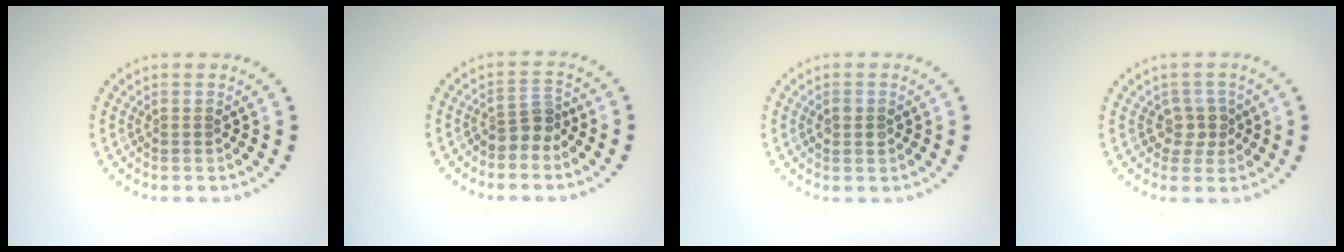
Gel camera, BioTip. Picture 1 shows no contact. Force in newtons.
{"total": 2.3, "press": 1.8, "slide": 1.5}
{"total": 1.1, "press": 1.1, "slide": 0.1}
{"total": 2.0, "press": 1.5, "slide": 1.3}